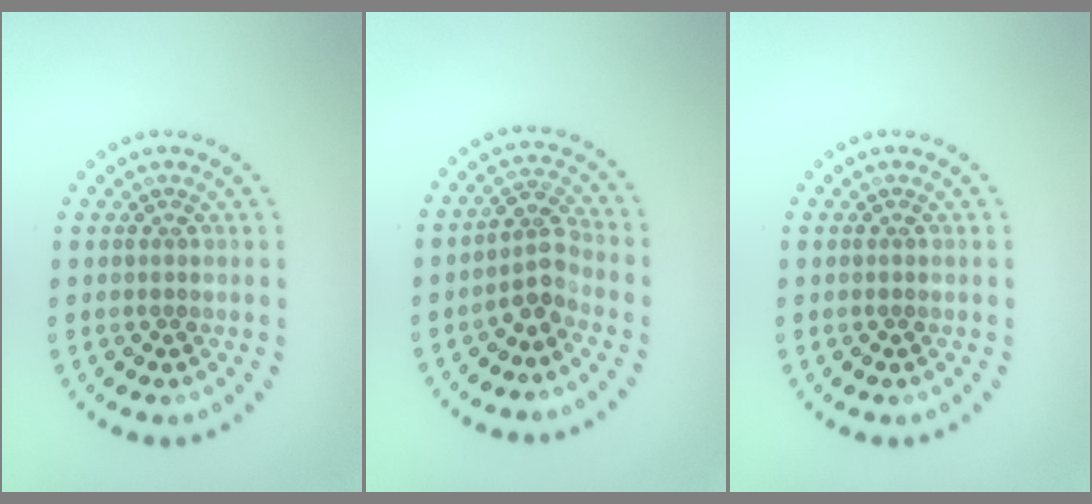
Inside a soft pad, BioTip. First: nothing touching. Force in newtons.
{"total": 2.7, "press": 2.0, "slide": 1.8}
{"total": 0.0}